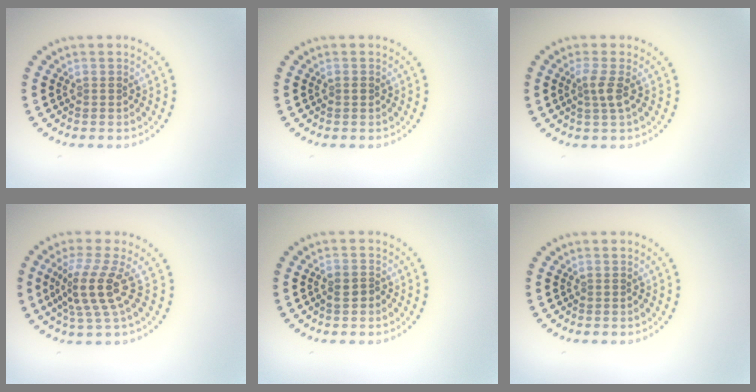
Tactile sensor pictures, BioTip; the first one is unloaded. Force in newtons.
{"total": 0.5, "press": 0.5, "slide": 0.0}
{"total": 1.8, "press": 1.4, "slide": 1.1}
{"total": 4.0, "press": 2.9, "slide": 2.8}
{"total": 1.5, "press": 1.5, "slide": 0.4}
{"total": 0.0}